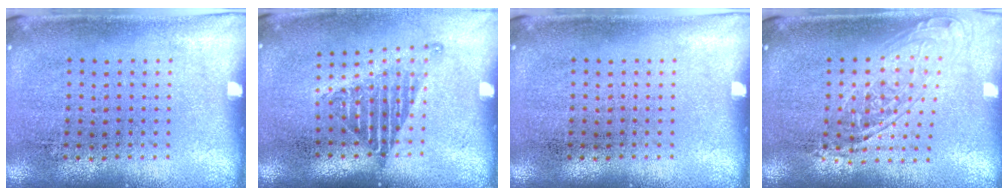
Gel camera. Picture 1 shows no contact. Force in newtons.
{"total": 1.3, "press": 1.1, "slide": 0.7}
{"total": 0.0}
{"total": 1.5, "press": 1.3, "slide": 0.8}